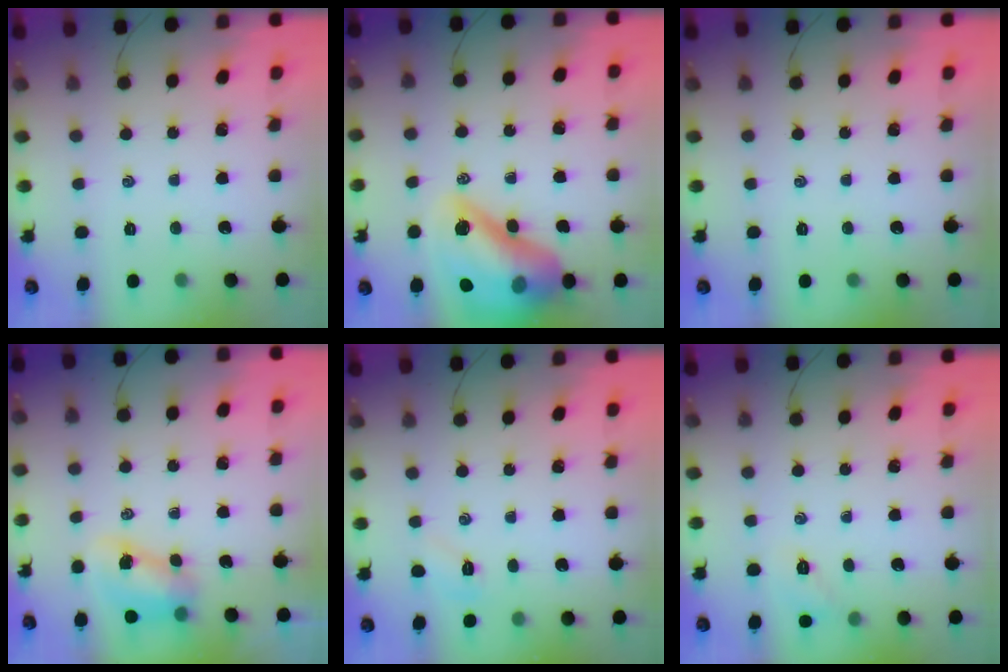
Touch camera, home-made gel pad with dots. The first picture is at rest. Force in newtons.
{"total": 22.9, "press": 22.3, "slide": 5.0}
{"total": 0.0}
{"total": 7.6, "press": 7.5, "slide": 1.1}
{"total": 4.8, "press": 4.6, "slide": 1.1}
{"total": 6.6, "press": 6.3, "slide": 1.8}